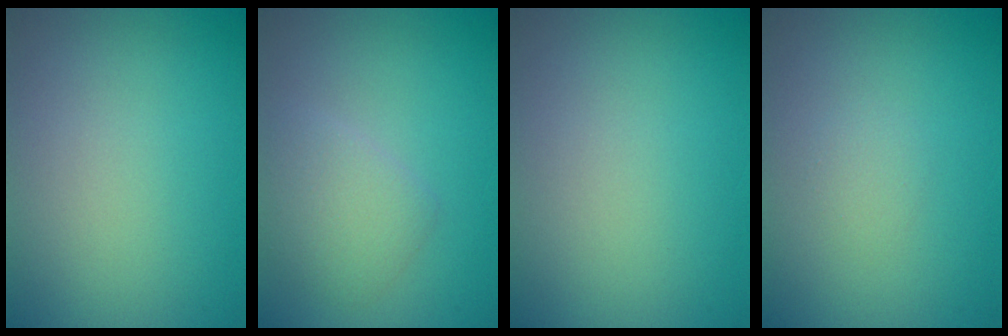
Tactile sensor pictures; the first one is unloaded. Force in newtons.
{"total": 2.4, "press": 2.4, "slide": 0.1}
{"total": 0.0}
{"total": 0.7, "press": 0.7, "slide": 0.1}